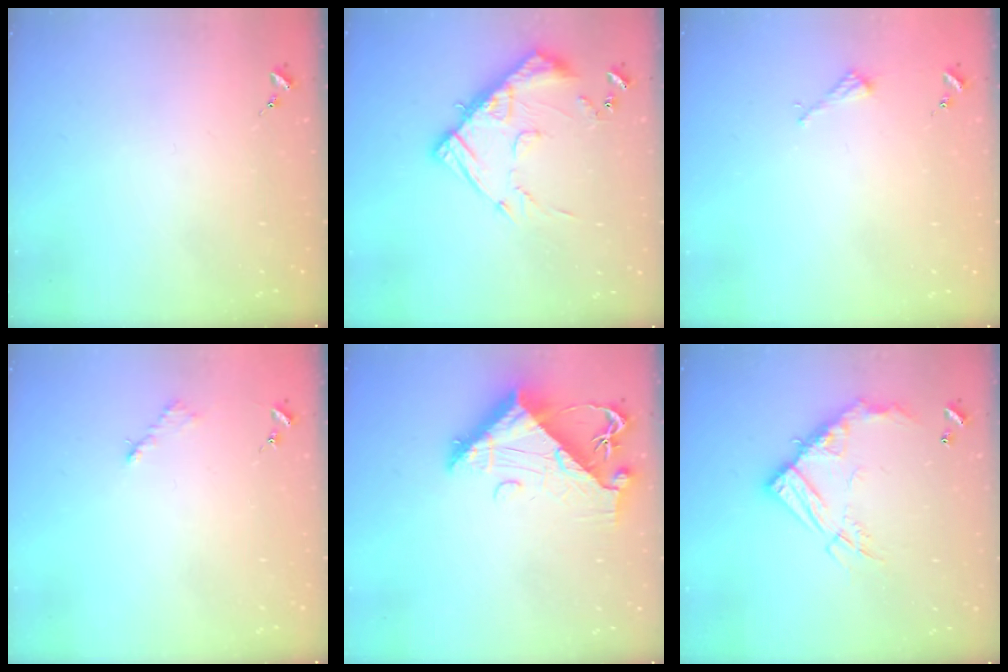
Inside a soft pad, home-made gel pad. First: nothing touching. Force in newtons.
{"total": 14.2, "press": 14.2, "slide": 1.2}
{"total": 2.2, "press": 2.2, "slide": 0.2}
{"total": 2.6, "press": 2.6, "slide": 0.4}
{"total": 12.6, "press": 12.5, "slide": 1.3}
{"total": 16.2, "press": 16.2, "slide": 1.4}